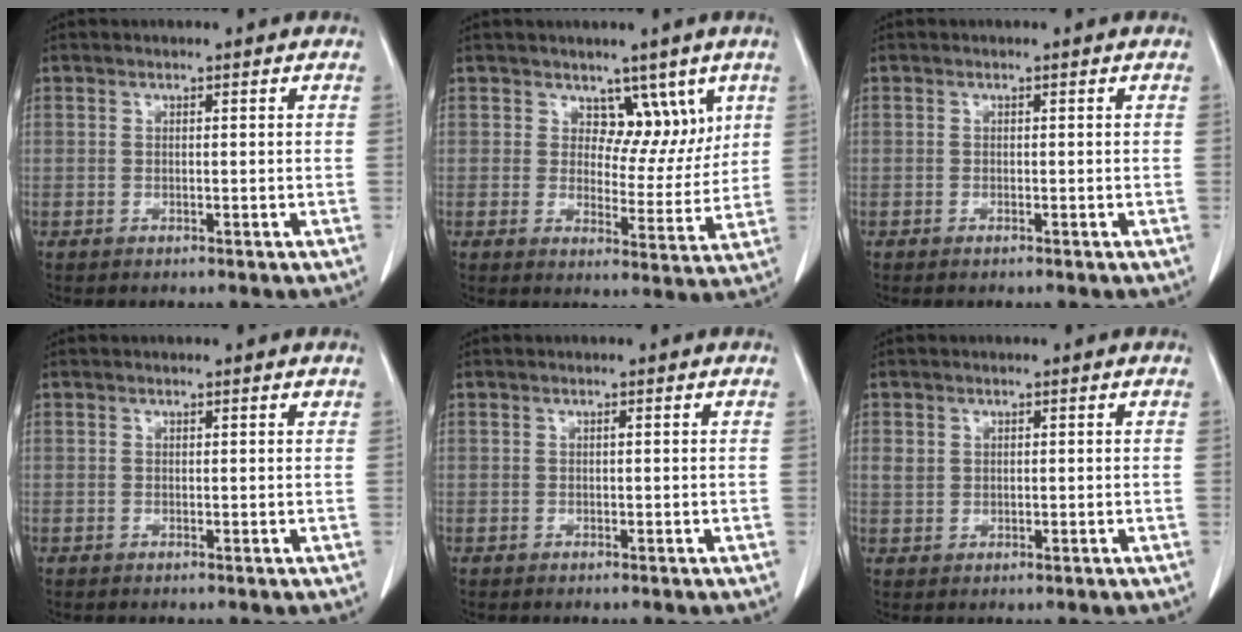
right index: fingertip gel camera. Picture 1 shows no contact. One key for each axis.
{"total": 6.2, "fx": 3.7, "fy": 4.1, "fz": 2.7, "tx": -0.012, "ty": -0.004, "tz": 0.055}
{"total": 0.6, "fx": -0.5, "fy": 0.1, "fz": 0.3, "tx": -0.010, "ty": -0.002, "tz": -0.006}
{"total": 0.0}
{"total": 0.0}
{"total": 1.9, "fx": 0.7, "fy": 1.6, "fz": 0.9, "tx": -0.019, "ty": 0.003, "tz": 0.017}